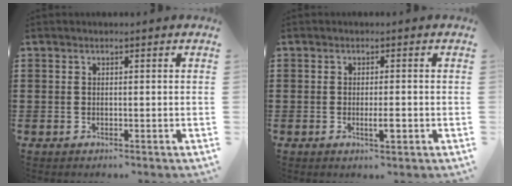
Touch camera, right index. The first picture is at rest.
{"total": 2.6, "force": [-0.8, 0.4, 2.5], "torque": [-0.043, -0.004, -0.012]}